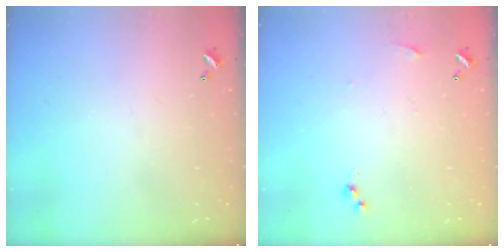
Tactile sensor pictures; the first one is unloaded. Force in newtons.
{"total": 4.5, "press": 4.5, "slide": 0.5}